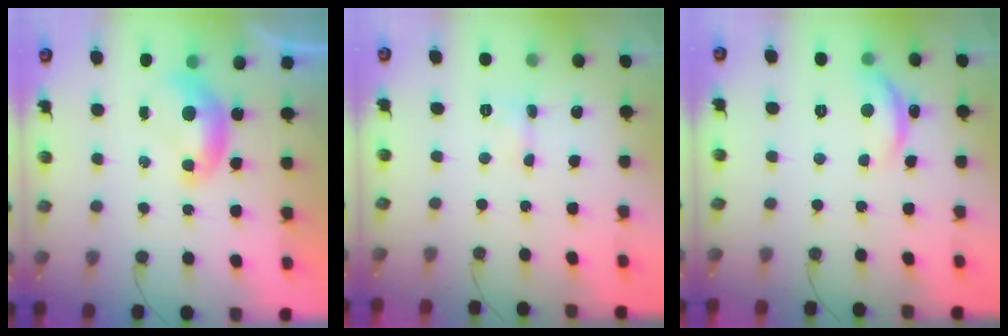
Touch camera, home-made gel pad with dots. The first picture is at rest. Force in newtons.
{"total": 2.0, "press": 2.0, "slide": 0.4}
{"total": 5.1, "press": 5.1, "slide": 0.5}